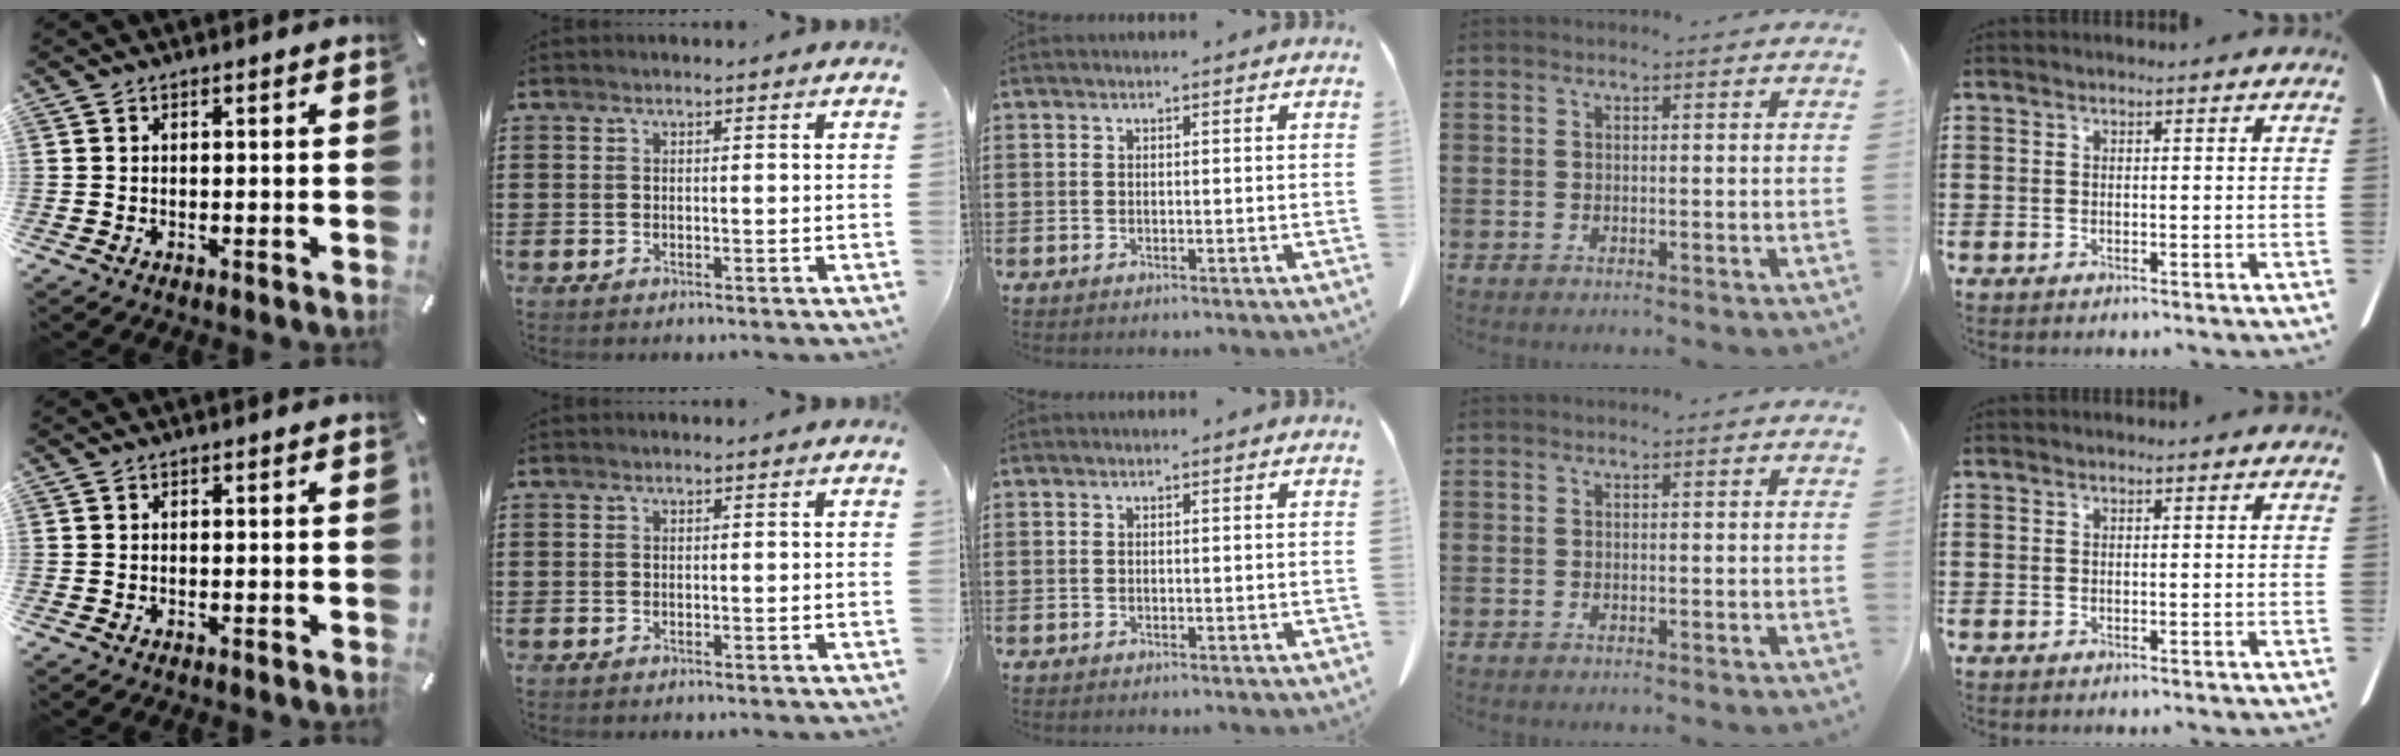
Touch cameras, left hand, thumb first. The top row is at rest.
{}